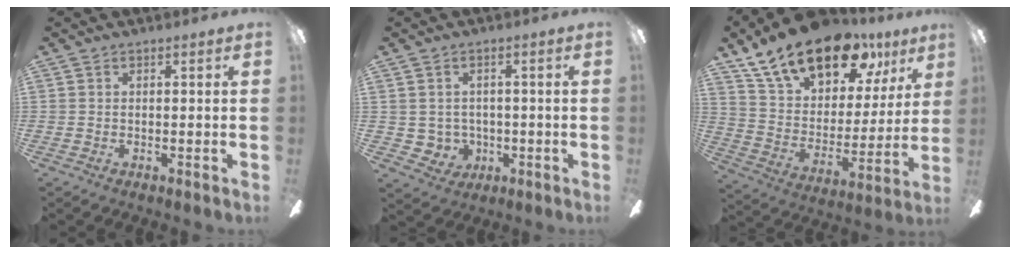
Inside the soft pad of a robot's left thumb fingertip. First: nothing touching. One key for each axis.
{"total": 3.7, "fx": 0.1, "fy": 3.7, "fz": 0.7, "tx": -0.030, "ty": -0.004, "tz": 0.002}
{"total": 20.8, "fx": 14.9, "fy": 9.6, "fz": 10.9, "tx": -0.183, "ty": -0.088, "tz": 0.260}